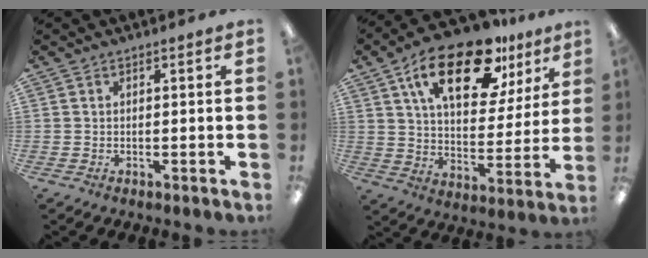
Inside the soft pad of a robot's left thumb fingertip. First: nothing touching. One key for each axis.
{"total": 21.5, "fx": 12.8, "fy": 9.8, "fz": 14.2, "tx": -0.221, "ty": -0.057, "tz": 0.215}